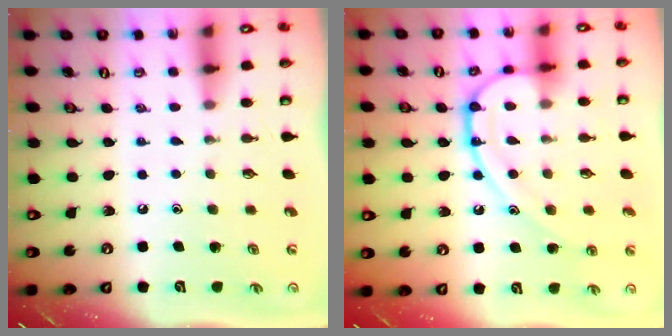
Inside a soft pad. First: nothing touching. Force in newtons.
{"total": 13.7, "press": 13.6, "slide": 1.1}